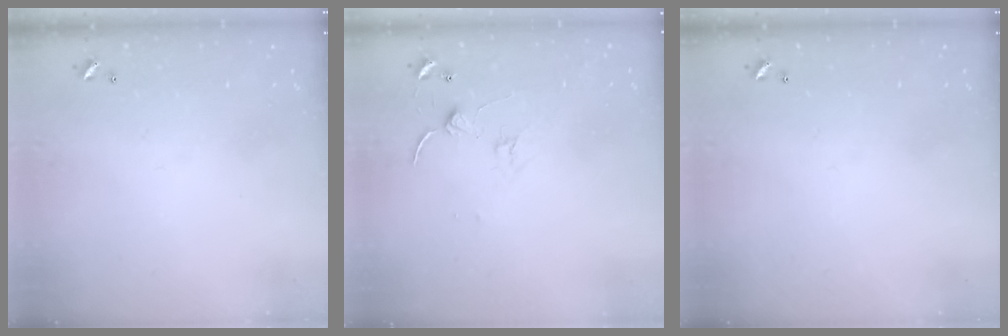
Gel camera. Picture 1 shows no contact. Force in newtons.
{"total": 0.6, "press": 0.5, "slide": 0.3}
{"total": 0.0}